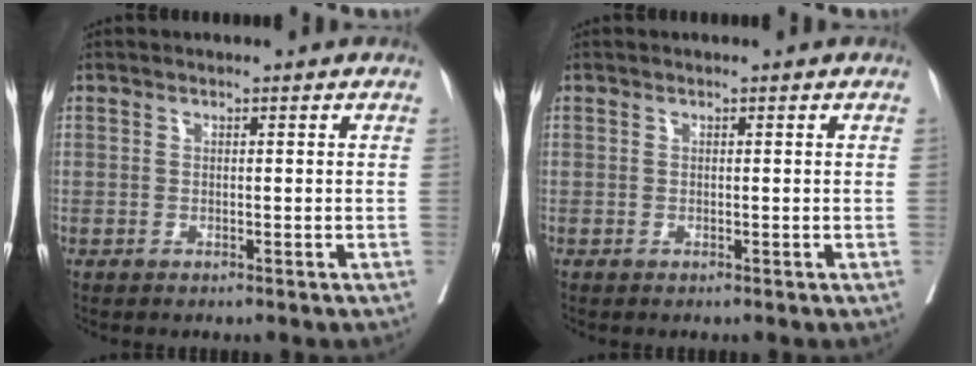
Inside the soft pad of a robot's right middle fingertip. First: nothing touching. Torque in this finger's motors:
{"motor_torque": [-0.01, -0.01, 0.00, 0.00]}